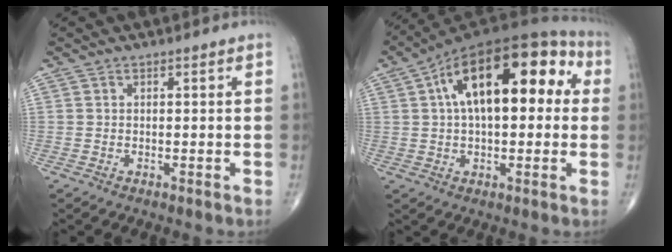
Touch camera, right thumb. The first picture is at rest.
{"total": 21.0, "force": [4.8, 10.2, 17.7], "torque": [-0.258, 0.042, 0.063]}